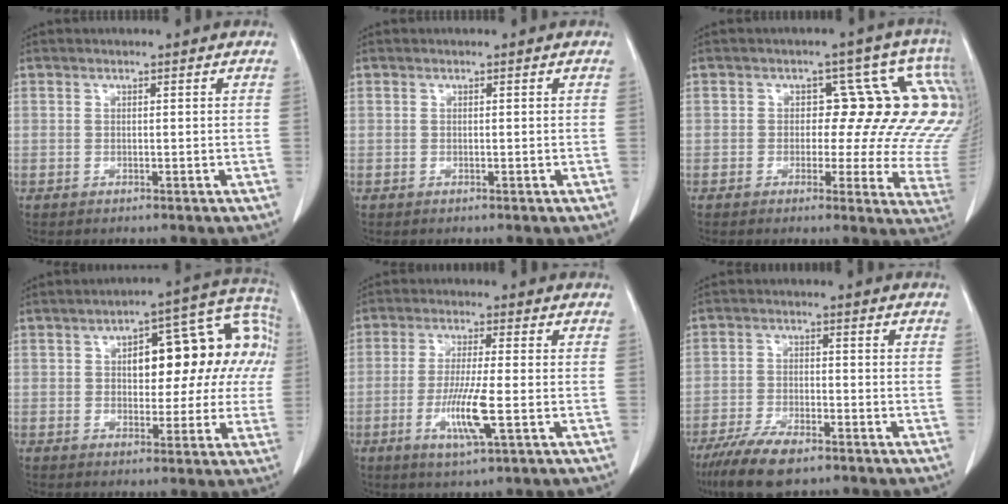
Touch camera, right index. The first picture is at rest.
{"total": 0.0}
{"total": 13.0, "force": [3.3, 6.1, 11.0], "torque": [-0.122, 0.007, 0.014]}
{"total": 16.0, "force": [2.9, 7.2, 14.0], "torque": [-0.173, 0.054, 0.036]}
{"total": 7.9, "force": [-2.3, 0.3, 7.6], "torque": [-0.146, -0.016, -0.044]}
{"total": 8.2, "force": [-5.8, 2.5, 5.2], "torque": [-0.097, -0.013, -0.104]}